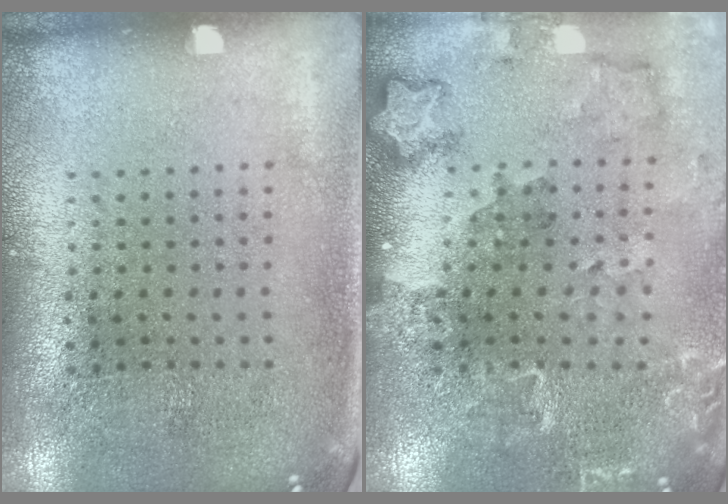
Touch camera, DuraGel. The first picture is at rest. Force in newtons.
{"total": 1.8, "press": 1.8, "slide": 0.2}